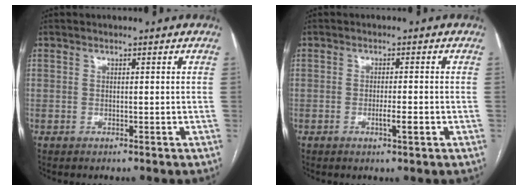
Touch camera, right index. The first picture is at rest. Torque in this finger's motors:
{"motor_torque": [0.26, -0.08, 0.23, 0.03]}